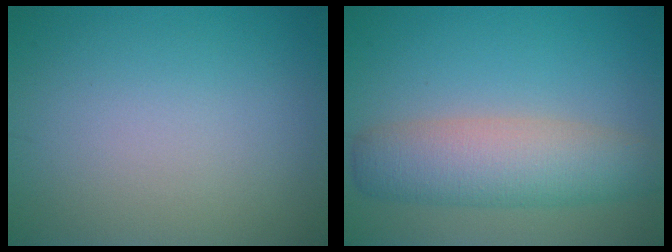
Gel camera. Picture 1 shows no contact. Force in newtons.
{"total": 6.1, "press": 6.1, "slide": 0.0}